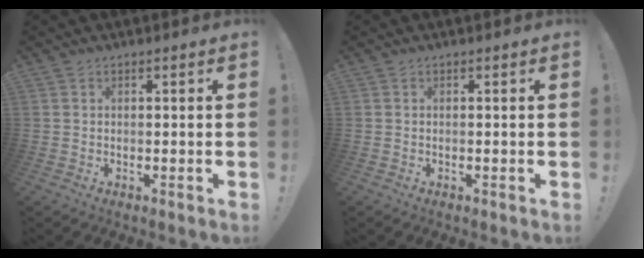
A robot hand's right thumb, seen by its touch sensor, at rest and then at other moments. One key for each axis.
{"total": 0.0}